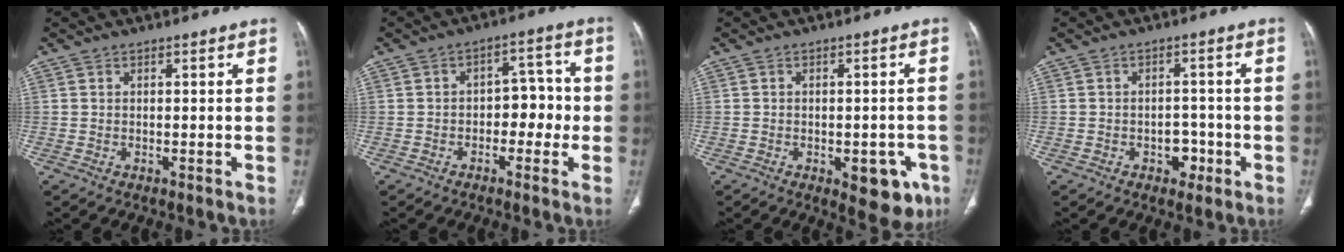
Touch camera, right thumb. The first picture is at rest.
{"total": 6.9, "force": [-1.5, 4.6, 4.9], "torque": [-0.033, 0.033, -0.030]}
{"total": 8.5, "force": [-3.6, 4.3, 6.4], "torque": [-0.048, 0.008, -0.035]}
{"total": 3.9, "force": [-1.7, 2.9, 2.0], "torque": [-0.003, 0.015, -0.022]}